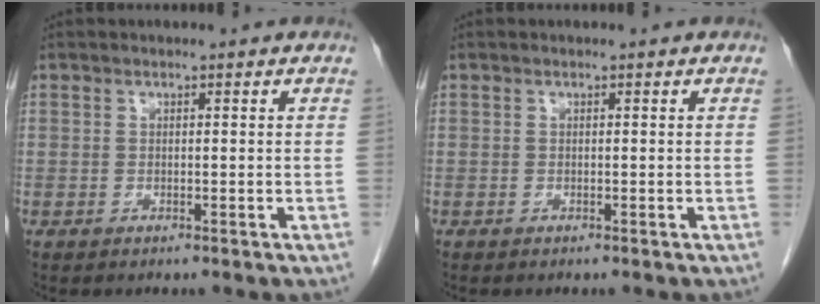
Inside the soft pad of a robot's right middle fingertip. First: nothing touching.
{"total": 0.0}